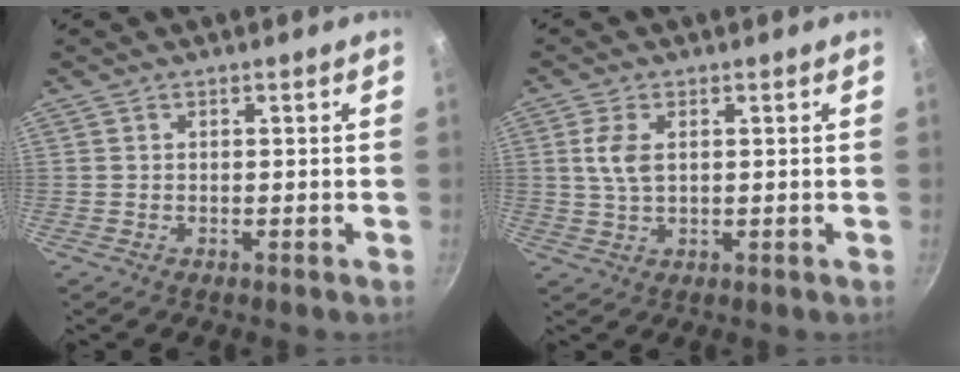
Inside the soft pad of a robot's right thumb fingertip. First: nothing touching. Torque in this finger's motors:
{"motor_torque": [0.13, -0.06, 0.64, 0.29, 0.18]}